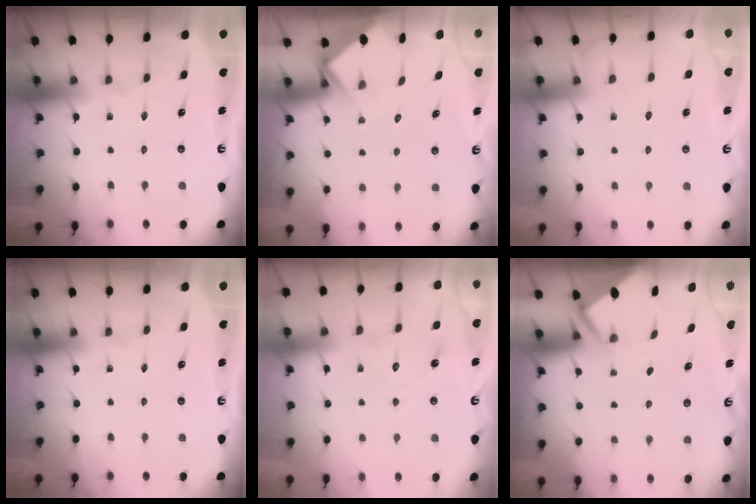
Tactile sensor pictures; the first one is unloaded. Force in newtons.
{"total": 4.5, "press": 4.5, "slide": 0.4}
{"total": 3.0, "press": 3.0, "slide": 0.5}
{"total": 0.0}
{"total": 7.8, "press": 7.7, "slide": 0.7}
{"total": 2.7, "press": 2.6, "slide": 0.4}